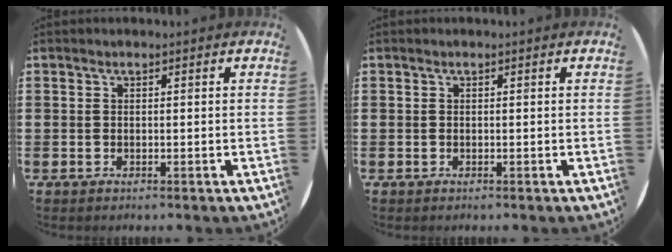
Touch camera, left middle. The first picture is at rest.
{"total": 0.0}